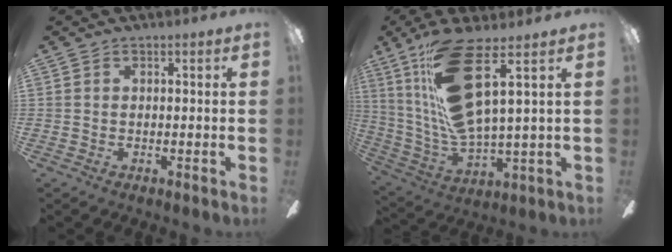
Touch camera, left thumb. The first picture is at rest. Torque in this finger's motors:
{"motor_torque": [0.54, -0.10, -0.05, 0.06, 0.22]}